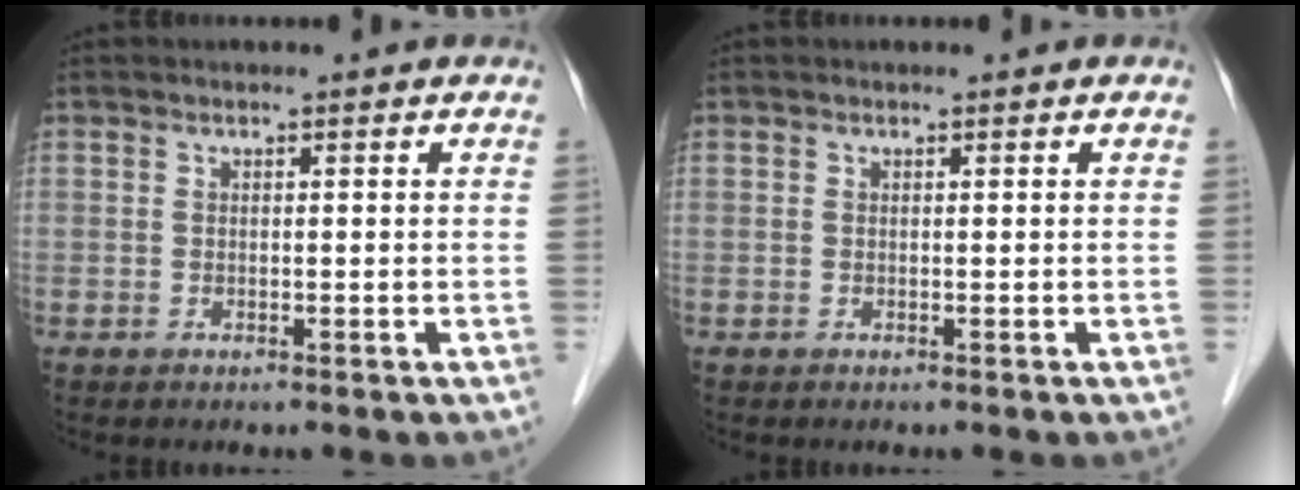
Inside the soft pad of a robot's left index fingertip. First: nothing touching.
{"total": 0.0}